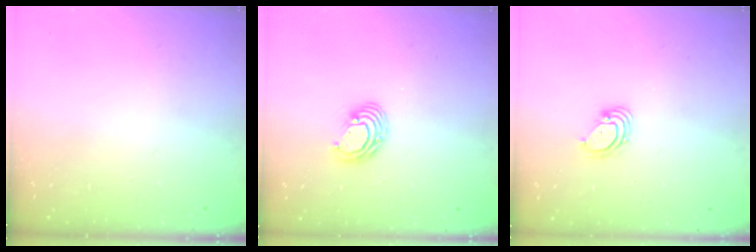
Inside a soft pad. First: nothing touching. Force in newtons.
{"total": 6.5, "press": 6.5, "slide": 0.2}
{"total": 3.9, "press": 3.9, "slide": 0.1}